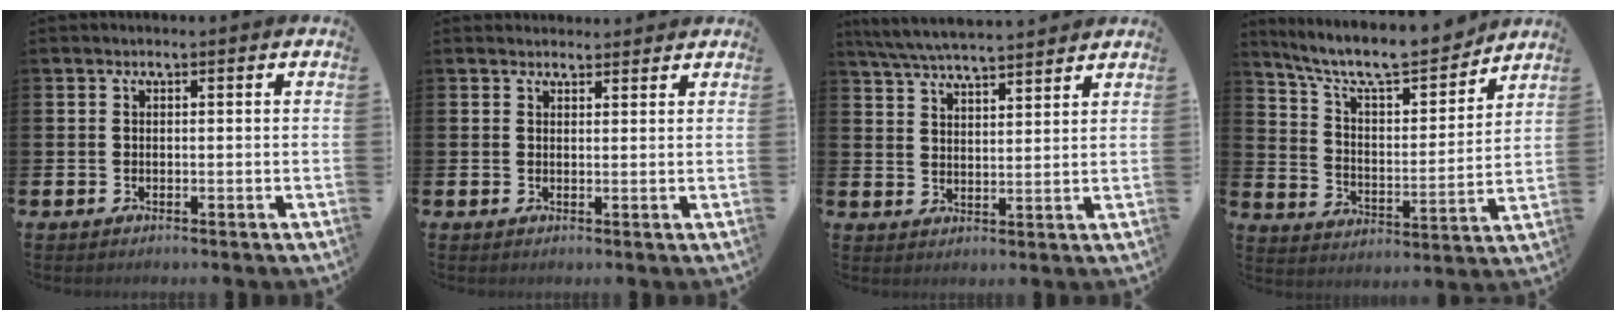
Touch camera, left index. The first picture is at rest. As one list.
[{"total": 1.7, "force": [1.6, 0.5, -0.1], "torque": [0.010, -0.008, 0.029]}, {"total": 5.9, "force": [5.7, 0.2, 1.3], "torque": [-0.048, -0.028, 0.103]}, {"total": 9.8, "force": [8.9, 2.3, 3.5], "torque": [-0.098, -0.067, 0.151]}]